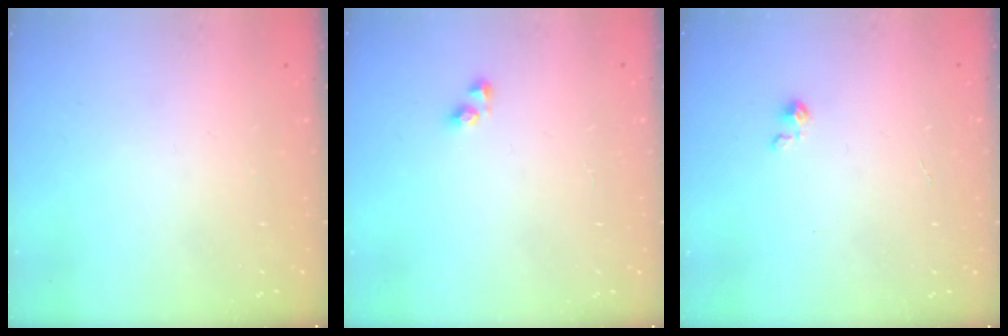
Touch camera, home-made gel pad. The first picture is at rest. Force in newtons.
{"total": 3.8, "press": 3.8, "slide": 0.1}
{"total": 1.6, "press": 1.6, "slide": 0.2}